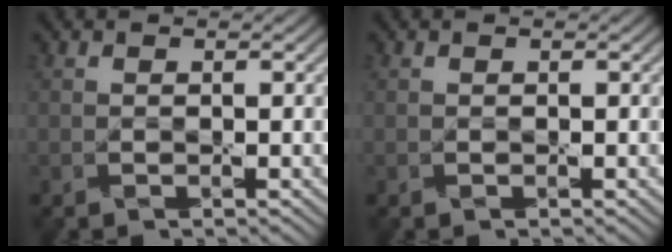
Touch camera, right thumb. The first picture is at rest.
{"total": 0.0}